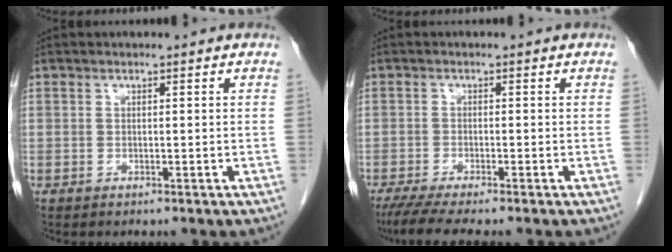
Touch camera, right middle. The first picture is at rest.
{"total": 6.0, "force": [-4.9, -0.2, 3.4], "torque": [-0.052, -0.017, -0.082]}